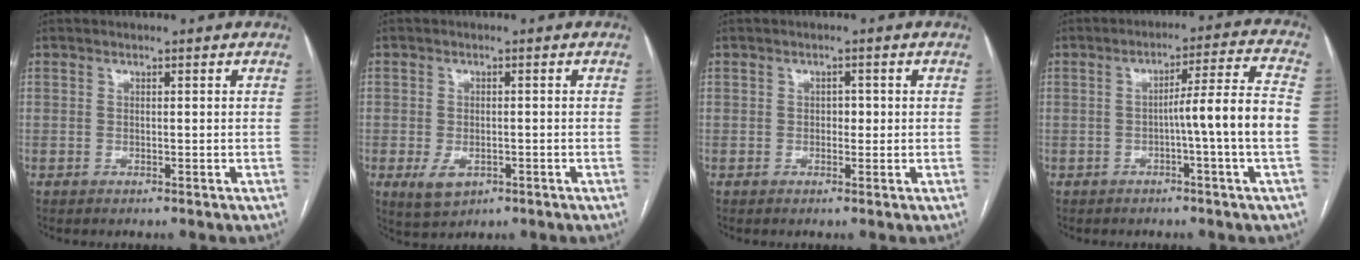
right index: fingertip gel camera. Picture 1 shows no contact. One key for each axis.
{"total": 4.0, "fx": -1.6, "fy": 2.6, "fz": 2.6, "tx": -0.049, "ty": -0.004, "tz": -0.016}
{"total": 1.4, "fx": 0.0, "fy": 1.0, "fz": 1.0, "tx": -0.010, "ty": 0.004, "tz": -0.002}
{"total": 9.1, "fx": -1.8, "fy": -1.7, "fz": 8.7, "tx": -0.129, "ty": 0.013, "tz": -0.027}